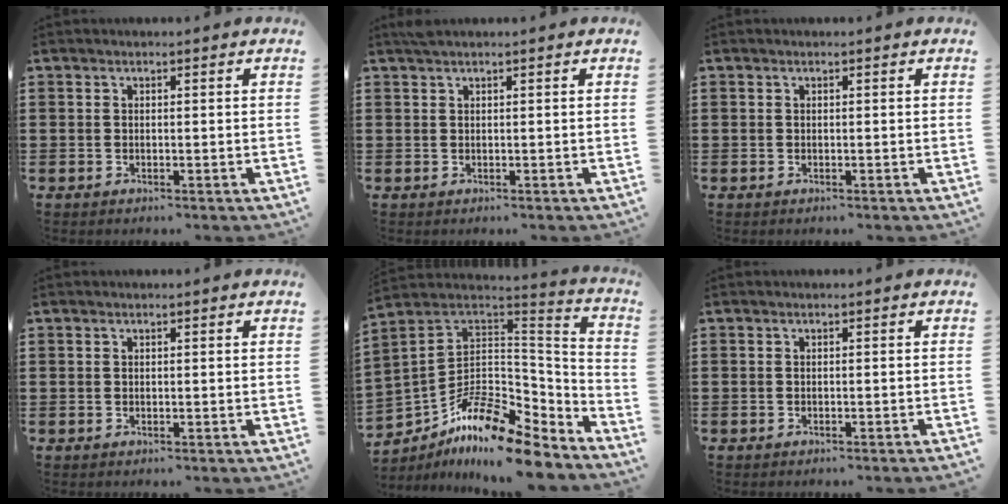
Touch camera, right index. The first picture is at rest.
{"total": 0.6, "force": [0.5, 0.0, 0.4], "torque": [-0.009, 0.000, 0.010]}
{"total": 0.0}
{"total": 0.0}
{"total": 12.1, "force": [-8.8, 4.8, 6.8], "torque": [-0.123, 0.018, -0.166]}
{"total": 0.7, "force": [-0.7, 0.0, 0.2], "torque": [-0.005, -0.002, -0.014]}